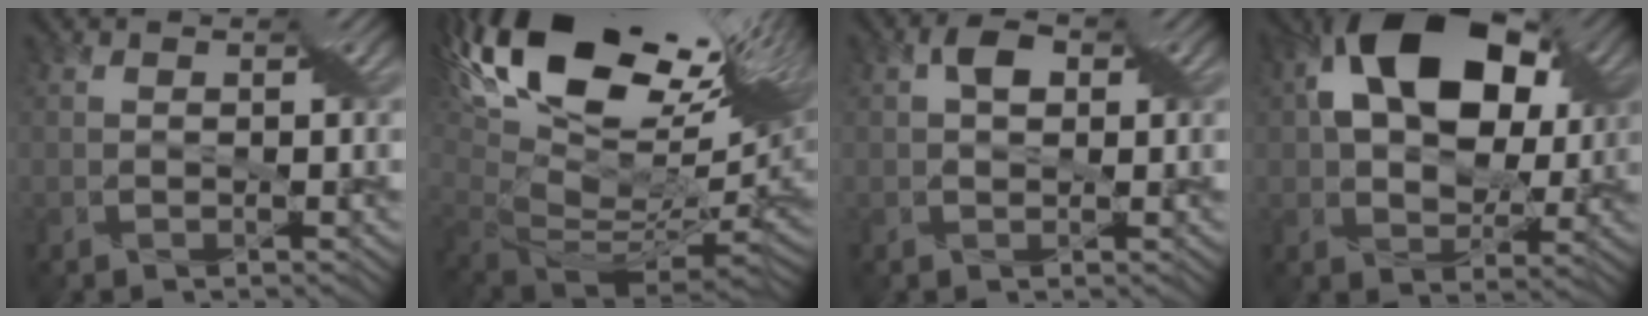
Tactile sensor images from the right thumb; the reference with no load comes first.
{"total": 20.4, "force": [9.2, 9.3, 15.6], "torque": [-0.296, 0.038, 0.177]}
{"total": 1.8, "force": [0.5, 1.3, 1.1], "torque": [-0.021, 0.003, 0.008]}
{"total": 16.7, "force": [5.9, 10.6, 11.5], "torque": [-0.211, 0.035, 0.090]}